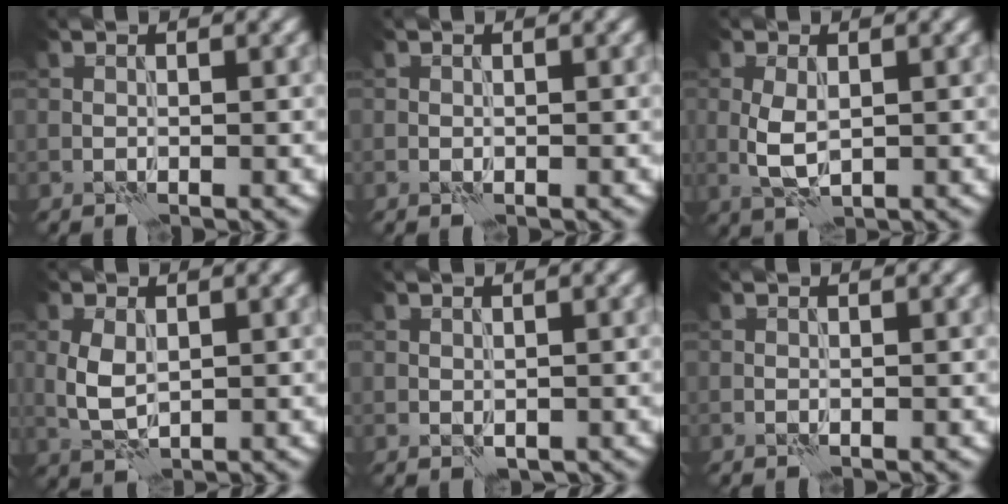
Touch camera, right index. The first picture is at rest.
{"total": 0.0}
{"total": 2.8, "force": [0.1, 1.6, 2.3], "torque": [-0.054, -0.003, 0.004]}
{"total": 2.8, "force": [0.5, 1.9, 2.1], "torque": [-0.052, 0.000, 0.011]}
{"total": 1.1, "force": [0.0, 1.0, 0.5], "torque": [-0.013, -0.008, 0.002]}
{"total": 0.0}